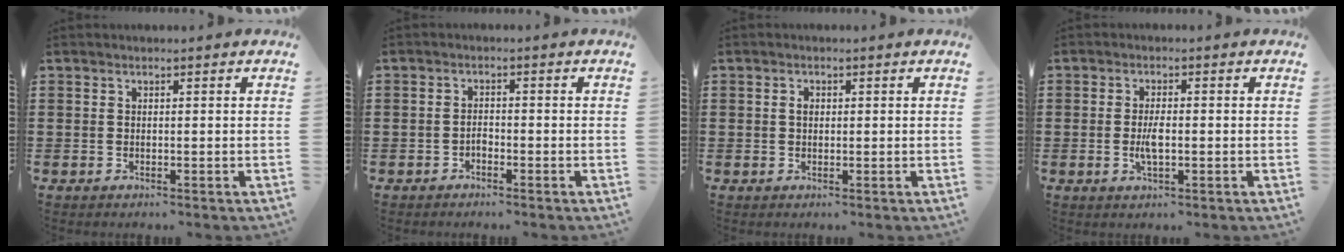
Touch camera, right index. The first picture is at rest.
{"total": 1.2, "force": [-0.8, 0.7, 0.6], "torque": [-0.014, 0.000, -0.017]}
{"total": 1.2, "force": [0.2, 0.8, 0.9], "torque": [-0.019, 0.005, 0.003]}
{"total": 3.4, "force": [-0.5, 1.1, 3.2], "torque": [-0.072, -0.004, -0.014]}